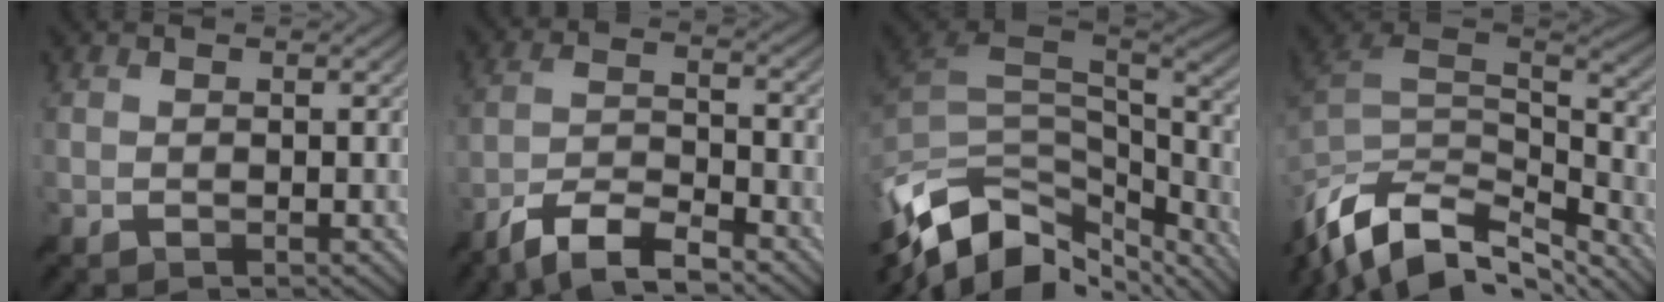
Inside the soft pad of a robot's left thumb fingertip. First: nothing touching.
{"total": 8.1, "force": [-6.2, 2.0, 4.7], "torque": [-0.094, 0.004, -0.126]}
{"total": 14.2, "force": [-7.8, 7.7, 9.0], "torque": [-0.232, -0.025, -0.126]}
{"total": 14.5, "force": [-8.0, 7.2, 9.7], "torque": [-0.260, -0.019, -0.136]}